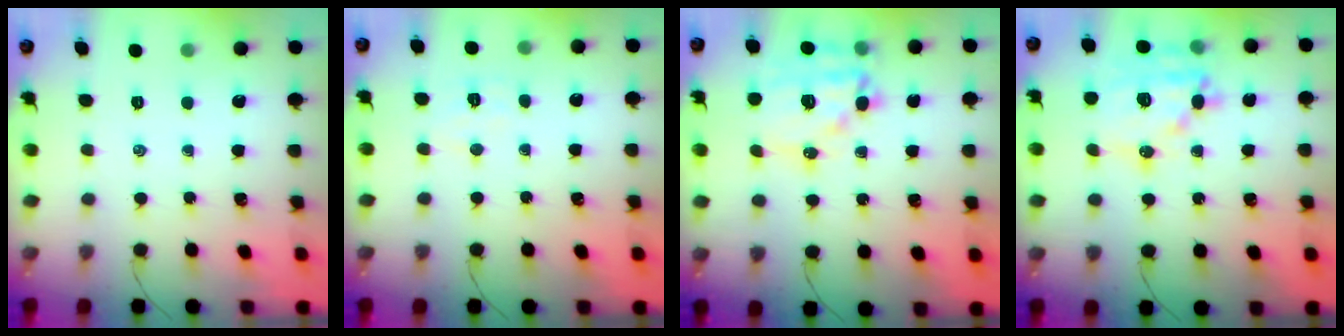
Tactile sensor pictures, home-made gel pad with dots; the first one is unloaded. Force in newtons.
{"total": 5.5, "press": 5.5, "slide": 0.8}
{"total": 15.3, "press": 14.9, "slide": 3.4}
{"total": 16.5, "press": 16.2, "slide": 3.2}